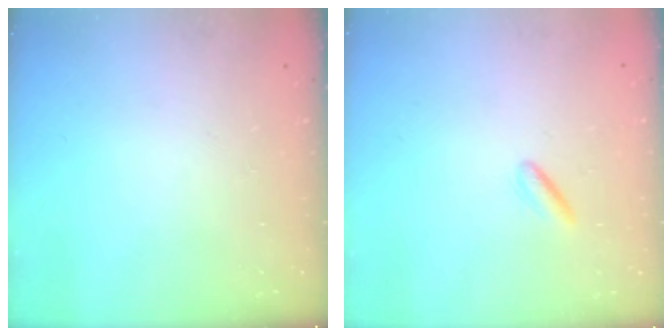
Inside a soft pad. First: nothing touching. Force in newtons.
{"total": 1.3, "press": 1.2, "slide": 0.5}